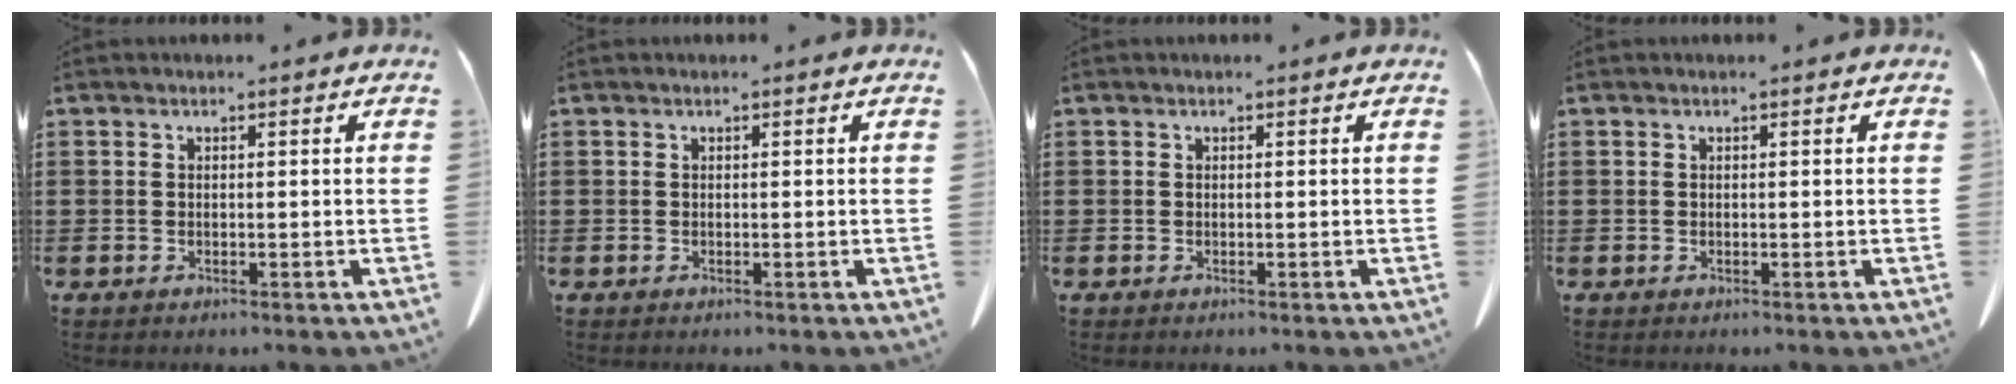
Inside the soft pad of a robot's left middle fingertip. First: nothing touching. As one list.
[{"total": 0.0}, {"total": 0.0}, {"total": 0.0}]